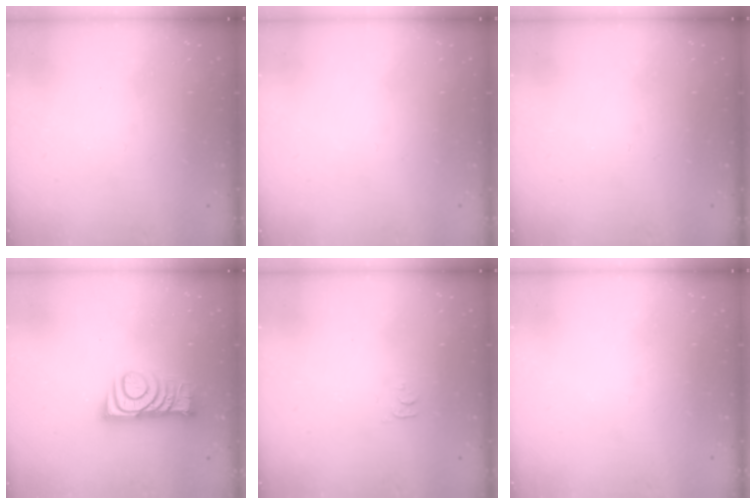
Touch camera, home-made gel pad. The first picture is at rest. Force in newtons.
{"total": 1.5, "press": 1.5, "slide": 0.1}
{"total": 0.0}
{"total": 9.3, "press": 9.3, "slide": 0.7}
{"total": 3.4, "press": 3.4, "slide": 0.5}
{"total": 0.0}